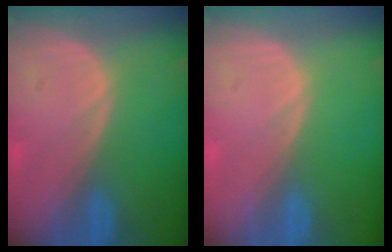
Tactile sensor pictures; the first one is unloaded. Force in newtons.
{"total": 0.0}